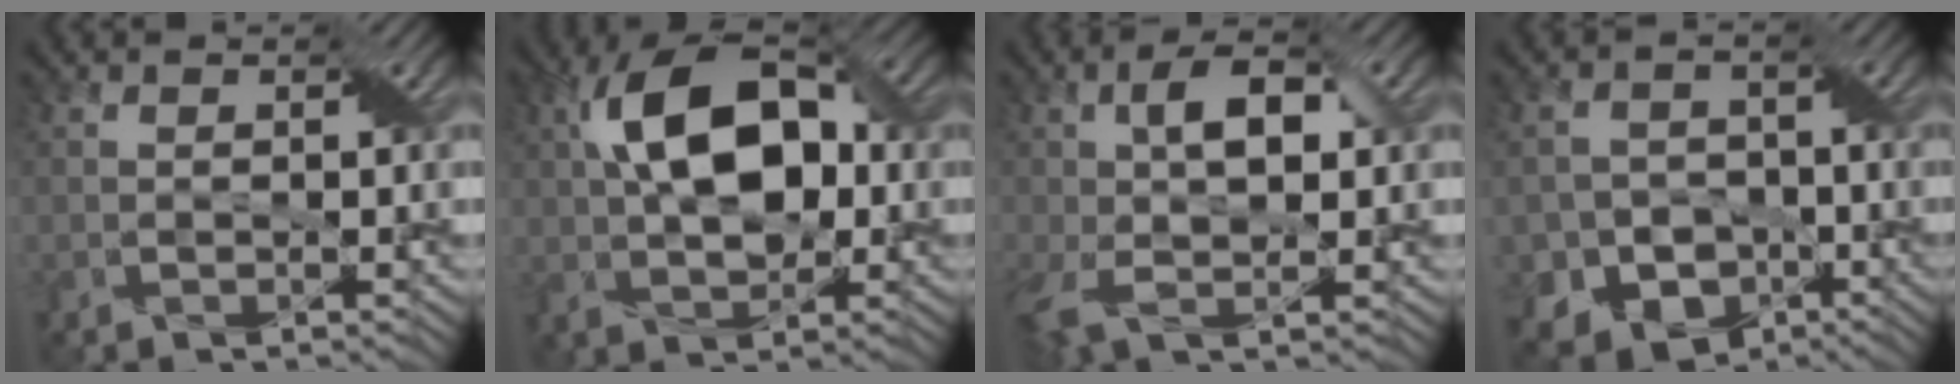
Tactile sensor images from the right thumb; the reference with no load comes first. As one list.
[{"total": 12.6, "force": [1.9, 7.2, 10.1], "torque": [-0.192, 0.024, 0.024]}, {"total": 8.7, "force": [0.4, 4.6, 7.4], "torque": [-0.159, 0.008, -0.001]}, {"total": 8.5, "force": [-4.3, 6.7, 3.0], "torque": [-0.055, -0.019, -0.081]}]